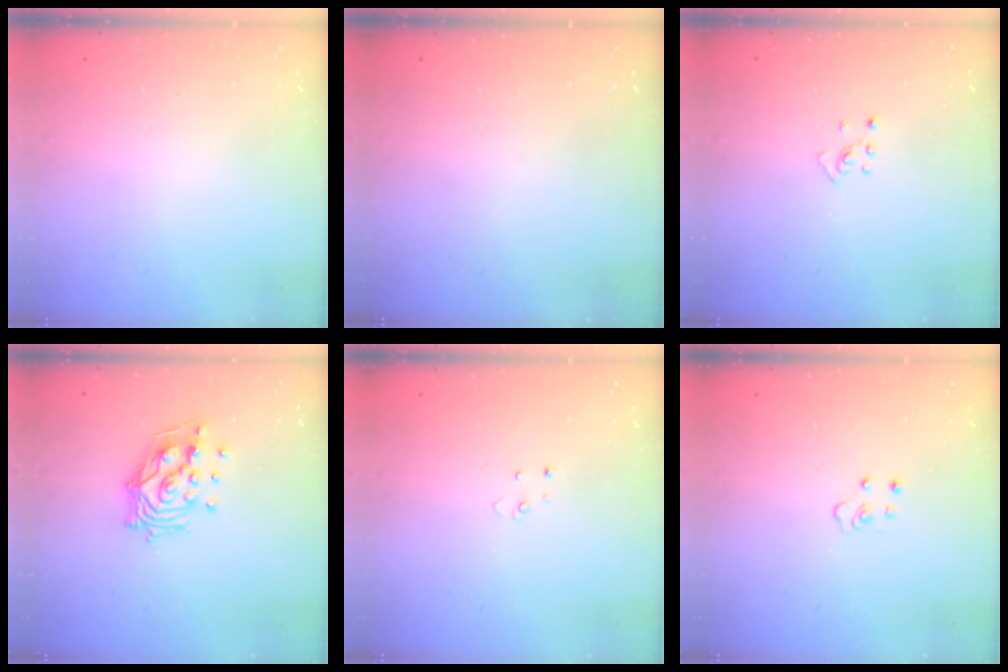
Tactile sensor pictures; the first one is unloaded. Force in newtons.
{"total": 0.0}
{"total": 2.7, "press": 2.7, "slide": 0.5}
{"total": 12.3, "press": 12.2, "slide": 1.7}
{"total": 2.3, "press": 2.3, "slide": 0.2}
{"total": 4.4, "press": 4.3, "slide": 0.3}